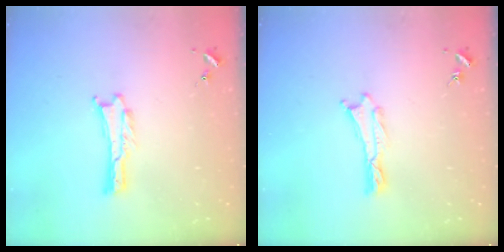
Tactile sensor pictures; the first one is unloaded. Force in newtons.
{"total": 0.0}